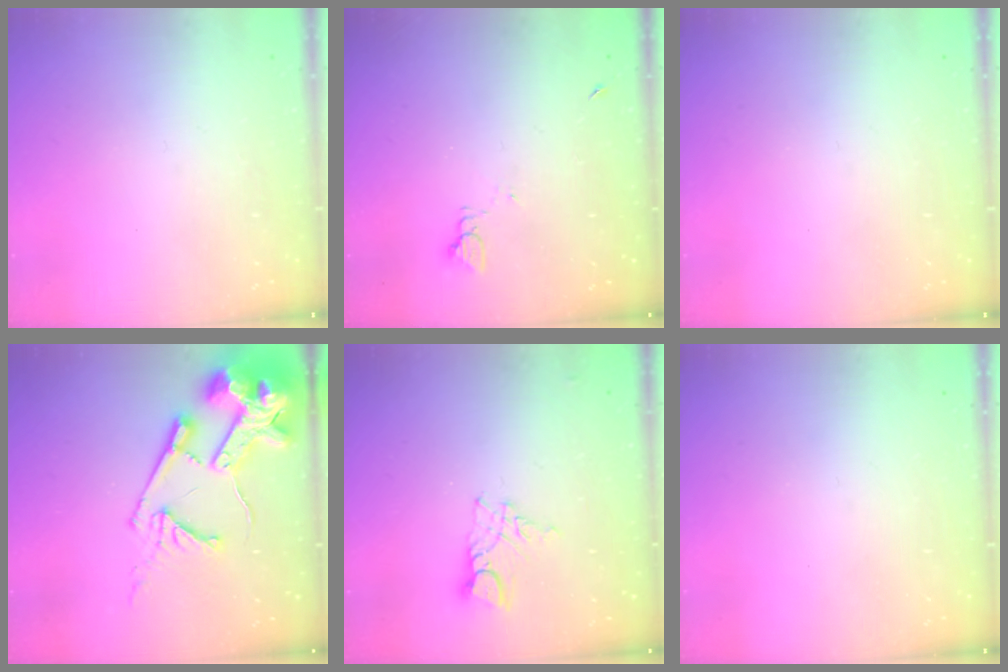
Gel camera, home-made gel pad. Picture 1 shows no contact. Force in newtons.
{"total": 2.3, "press": 2.3, "slide": 0.3}
{"total": 0.0}
{"total": 24.4, "press": 24.2, "slide": 2.8}
{"total": 7.3, "press": 7.3, "slide": 0.5}
{"total": 0.0}